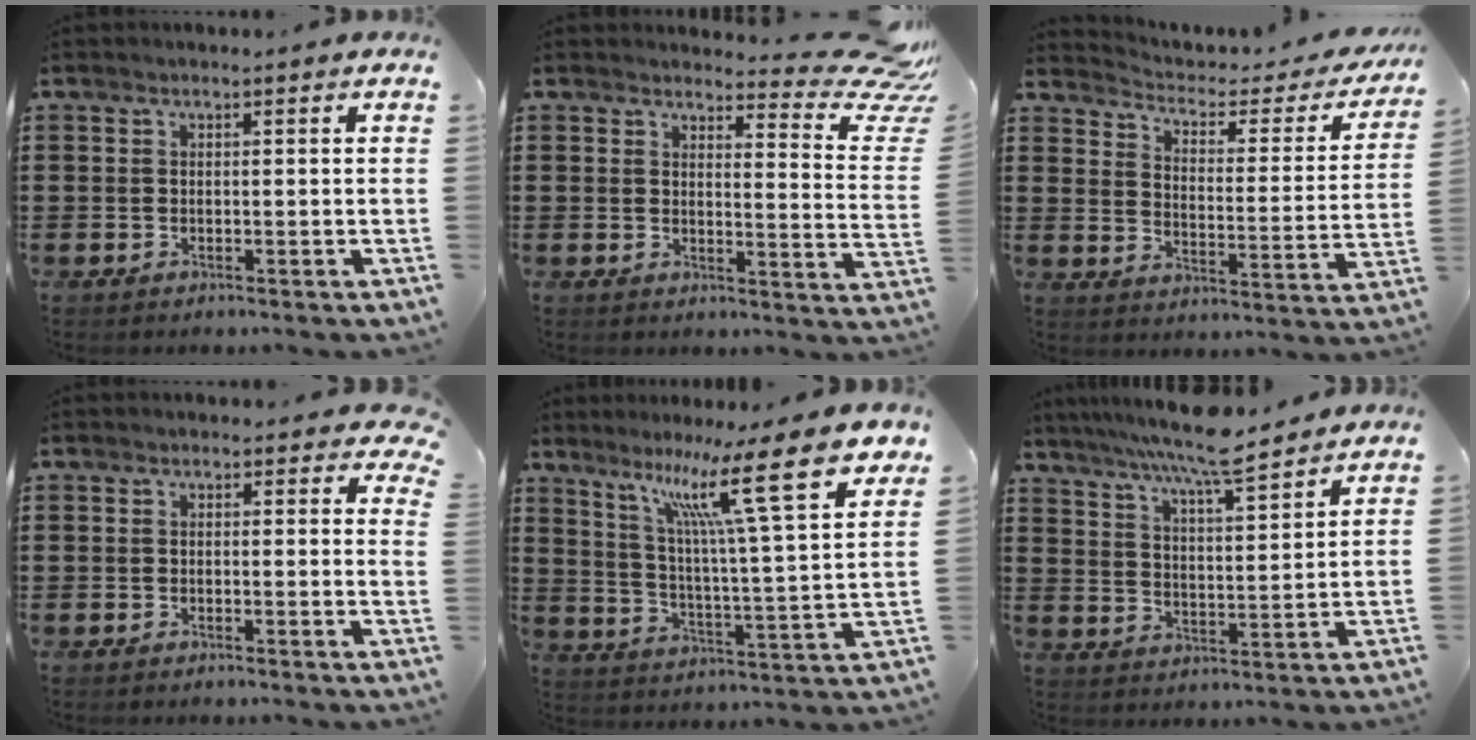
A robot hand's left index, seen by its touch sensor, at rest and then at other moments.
{"total": 6.5, "force": [5.3, 1.6, 3.4], "torque": [-0.047, -0.041, 0.086]}
{"total": 2.3, "force": [1.9, 0.9, 1.0], "torque": [-0.037, -0.020, 0.021]}
{"total": 1.2, "force": [0.9, 0.6, 0.4], "torque": [-0.005, 0.002, 0.015]}
{"total": 13.6, "force": [9.5, 0.2, 9.7], "torque": [-0.183, -0.066, 0.142]}
{"total": 7.8, "force": [6.8, 0.2, 3.8], "torque": [-0.094, -0.034, 0.117]}